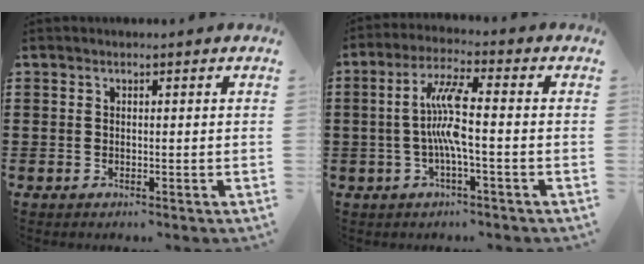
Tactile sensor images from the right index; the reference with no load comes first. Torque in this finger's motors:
{"motor_torque": [1.50, -0.46, 0.92, 0.20]}